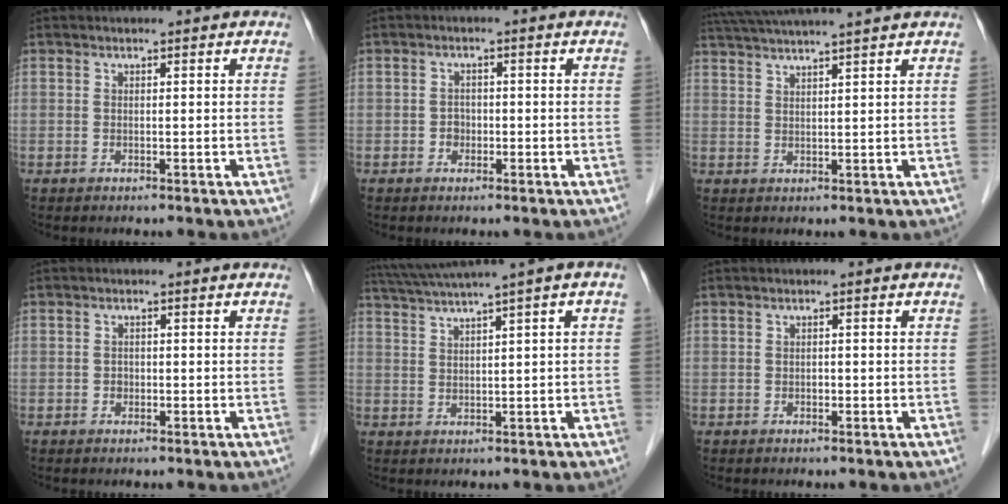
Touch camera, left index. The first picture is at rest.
{"total": 1.6, "force": [-0.7, 1.4, 0.5], "torque": [-0.006, 0.003, -0.011]}
{"total": 11.7, "force": [10.3, -1.1, 5.3], "torque": [-0.096, 0.029, 0.152]}
{"total": 0.9, "force": [-0.5, 0.8, 0.2], "torque": [0.000, 0.001, -0.010]}
{"total": 7.2, "force": [4.7, -1.3, 5.3], "torque": [-0.092, 0.025, 0.084]}
{"total": 0.5, "force": [-0.4, 0.3, 0.2], "torque": [-0.002, -0.001, -0.007]}